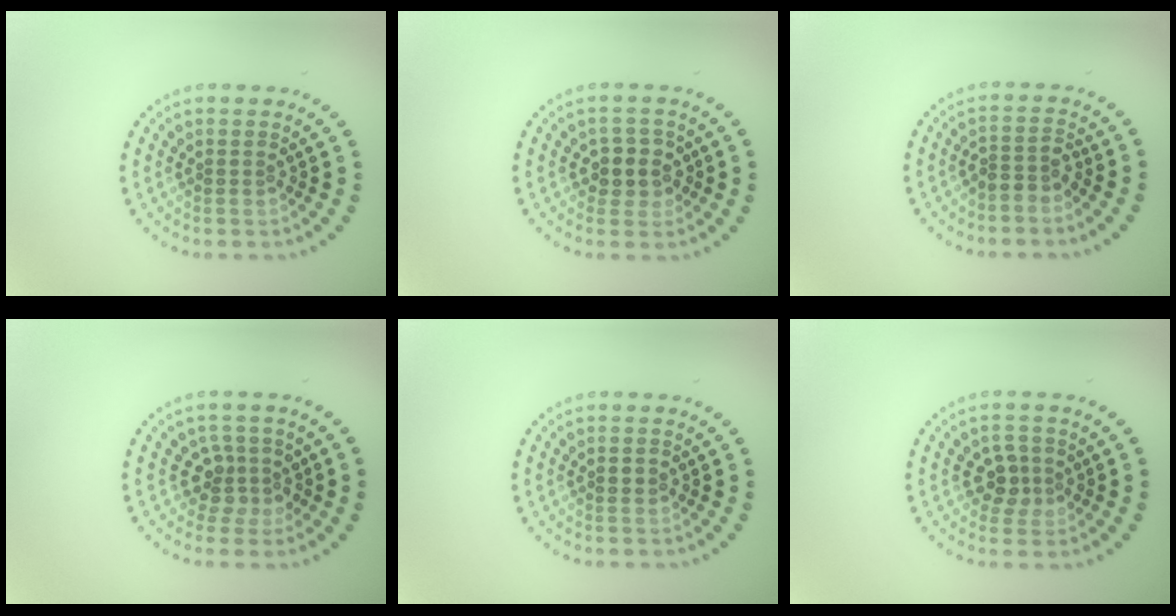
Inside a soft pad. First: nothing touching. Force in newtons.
{"total": 2.7, "press": 2.5, "slide": 1.1}
{"total": 1.8, "press": 1.3, "slide": 1.2}
{"total": 2.6, "press": 2.0, "slide": 1.7}
{"total": 1.1, "press": 1.1, "slide": 0.2}
{"total": 2.4, "press": 2.3, "slide": 0.8}